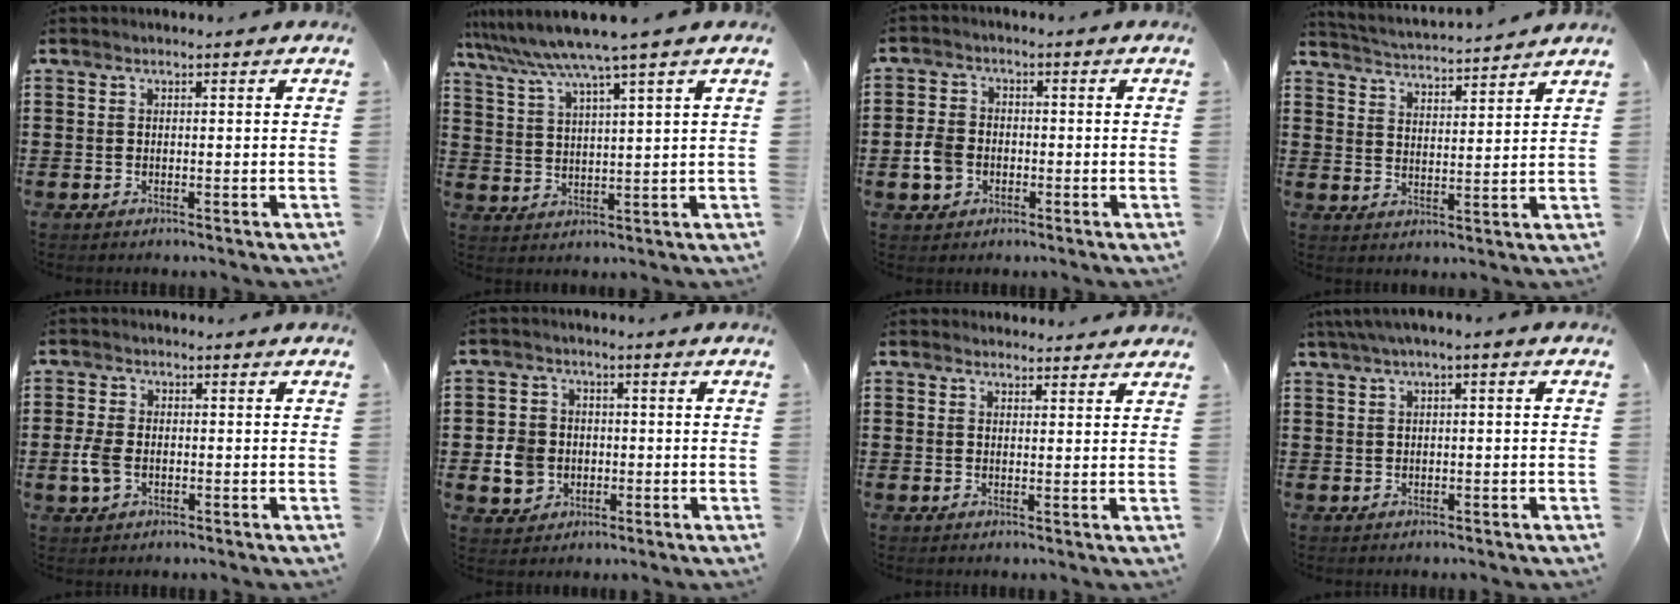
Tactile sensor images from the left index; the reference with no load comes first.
{"total": 6.7, "force": [5.4, -1.0, 3.8], "torque": [-0.091, -0.032, 0.089]}
{"total": 4.1, "force": [-1.3, 3.3, 2.1], "torque": [-0.064, -0.001, -0.030]}
{"total": 3.3, "force": [3.2, -0.7, -0.2], "torque": [-0.016, -0.027, 0.050]}
{"total": 3.9, "force": [-0.8, 2.4, 2.9], "torque": [-0.083, -0.005, -0.022]}
{"total": 5.2, "force": [-0.9, 4.7, 2.1], "torque": [-0.055, 0.011, -0.017]}
{"total": 1.8, "force": [1.8, 0.4, 0.1], "torque": [-0.005, 0.002, 0.035]}
{"total": 1.9, "force": [-0.5, 0.2, 1.8], "torque": [-0.035, -0.006, -0.011]}